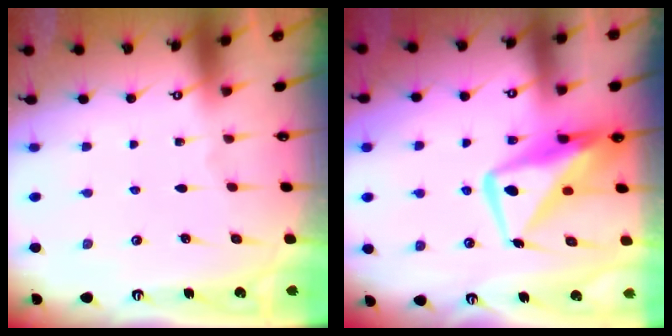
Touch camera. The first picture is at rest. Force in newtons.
{"total": 14.2, "press": 14.0, "slide": 2.0}